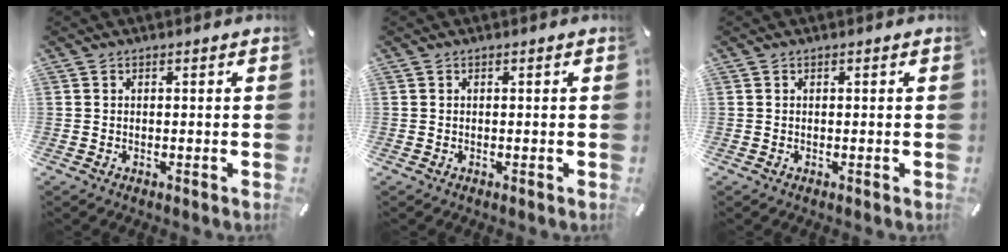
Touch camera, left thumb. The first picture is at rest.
{"total": 0.0}
{"total": 0.0}